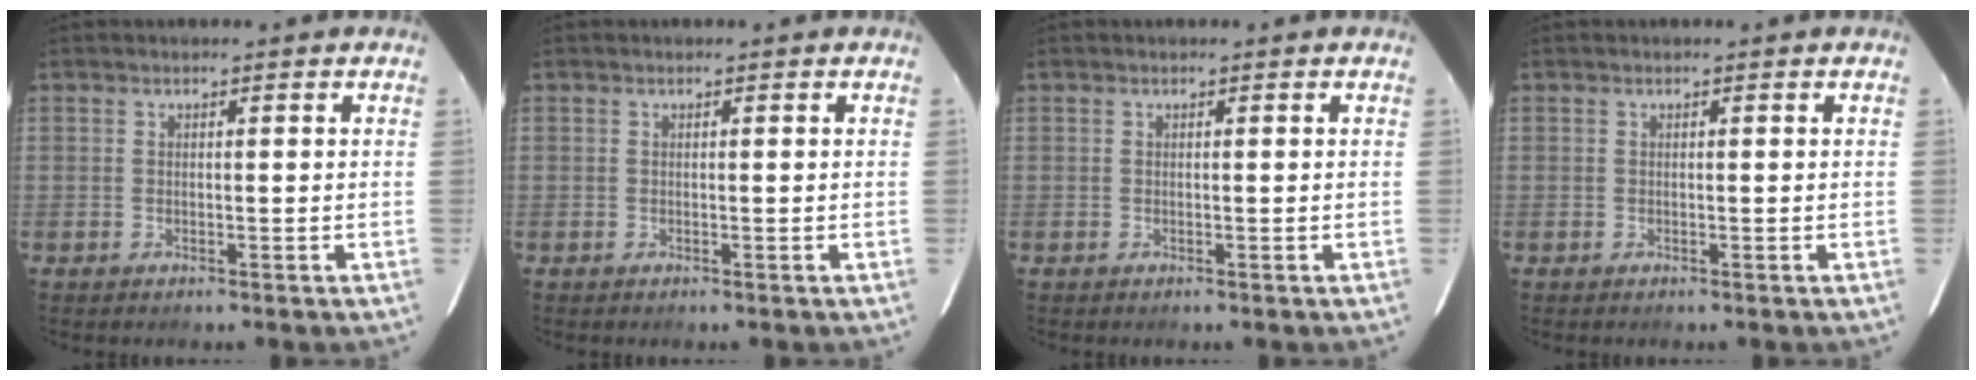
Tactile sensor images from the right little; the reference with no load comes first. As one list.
[{"total": 0.0}, {"total": 0.0}, {"total": 0.0}]